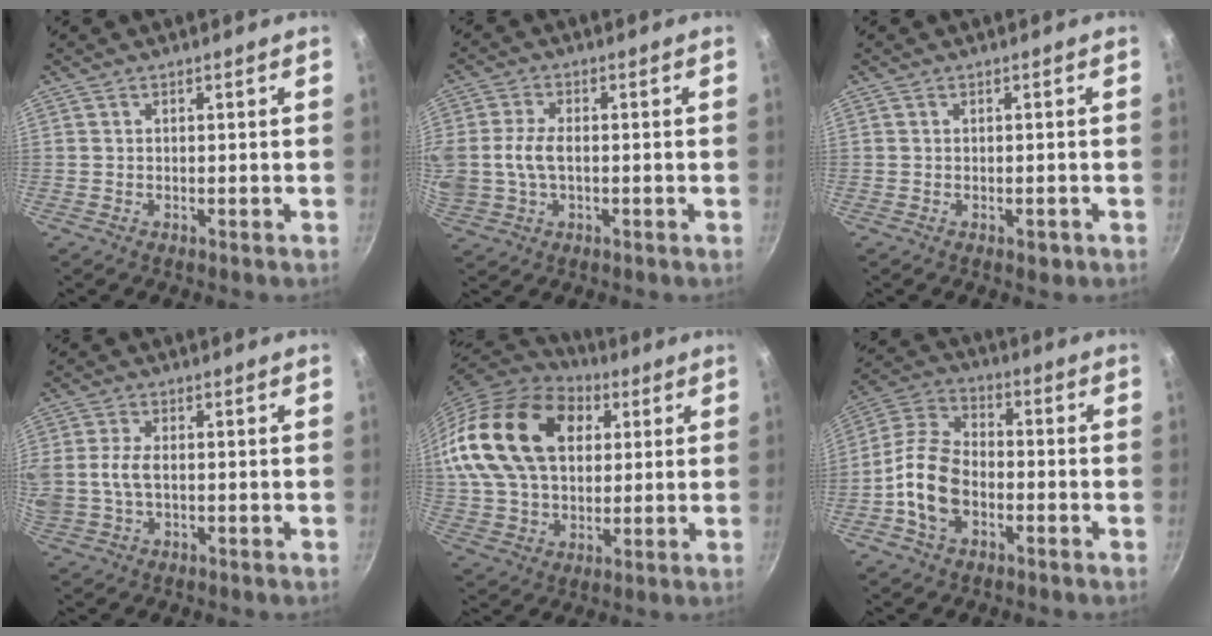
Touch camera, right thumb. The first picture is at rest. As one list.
[{"total": 9.7, "force": [-0.3, 6.3, 7.4], "torque": [-0.161, 0.008, -0.012]}, {"total": 1.7, "force": [-0.7, 0.8, 1.2], "torque": [-0.017, 0.002, -0.008]}, {"total": 8.2, "force": [-0.1, 5.1, 6.3], "torque": [-0.138, 0.005, -0.007]}, {"total": 24.8, "force": [7.4, 16.8, 16.8], "torque": [-0.291, 0.002, 0.130]}, {"total": 12.7, "force": [-3.6, 8.3, 8.9], "torque": [-0.156, 0.037, -0.081]}]